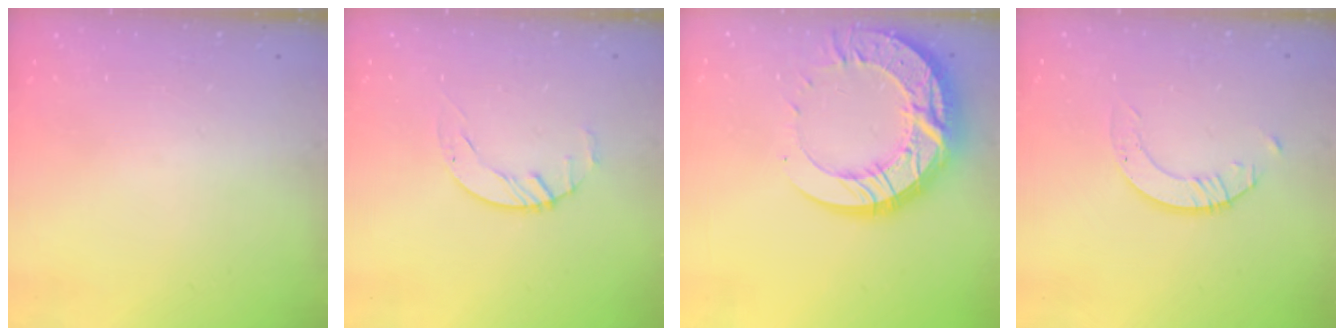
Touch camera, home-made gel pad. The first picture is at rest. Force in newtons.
{"total": 1.5, "press": 1.5, "slide": 0.2}
{"total": 22.2, "press": 22.1, "slide": 1.8}
{"total": 2.4, "press": 2.4, "slide": 0.2}